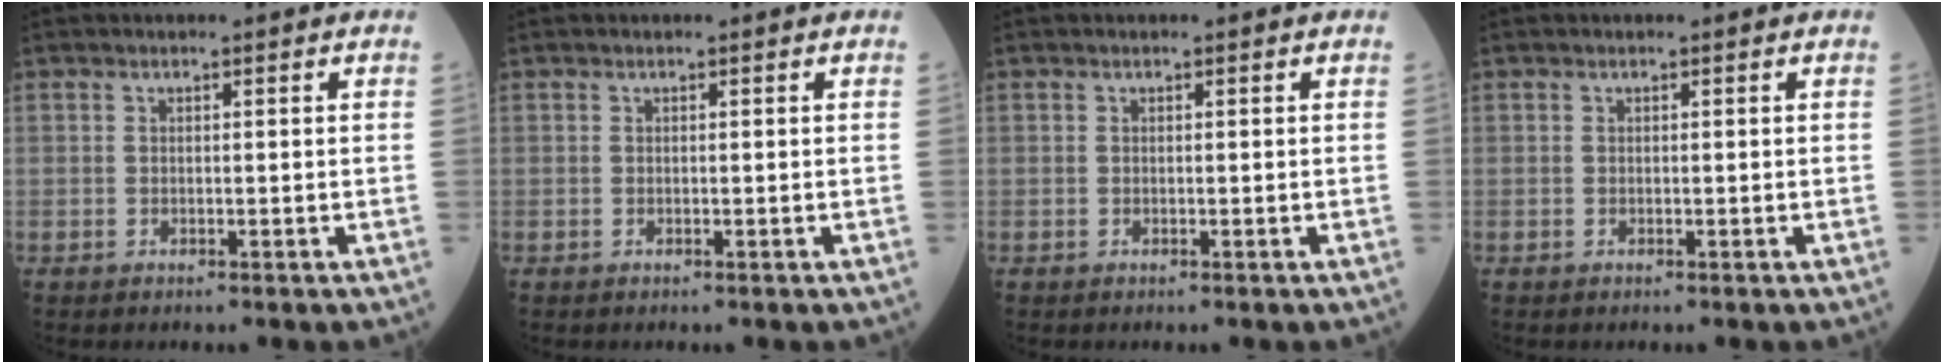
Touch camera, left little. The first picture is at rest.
{"total": 0.0}
{"total": 0.0}
{"total": 0.0}